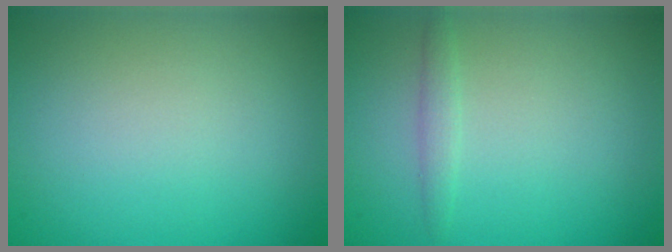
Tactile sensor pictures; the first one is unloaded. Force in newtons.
{"total": 1.1, "press": 1.0, "slide": 0.1}